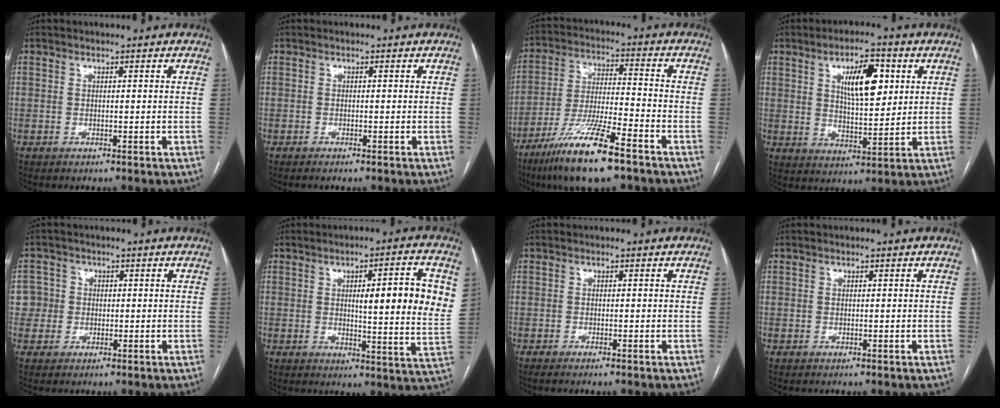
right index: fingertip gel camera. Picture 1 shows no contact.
{"total": 0.5, "force": [-0.4, -0.1, 0.4], "torque": [-0.008, 0.000, -0.008]}
{"total": 14.9, "force": [-9.5, 1.5, 11.3], "torque": [-0.229, -0.034, -0.174]}
{"total": 9.8, "force": [3.4, 3.4, 8.5], "torque": [-0.140, 0.008, 0.060]}
{"total": 4.3, "force": [0.2, 4.2, 0.0], "torque": [0.015, 0.018, 0.003]}
{"total": 12.9, "force": [3.1, 1.3, 12.4], "torque": [-0.160, 0.002, 0.037]}
{"total": 1.0, "force": [-0.7, -0.1, 0.7], "torque": [-0.013, 0.000, -0.013]}
{"total": 0.0}